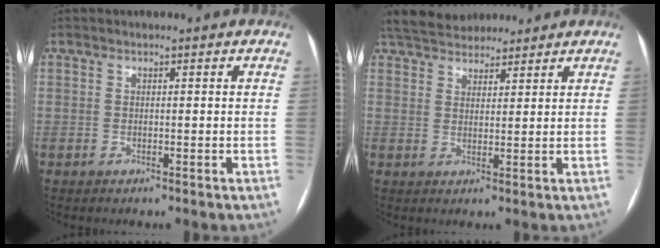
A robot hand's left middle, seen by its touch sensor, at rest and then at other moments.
{"total": 10.0, "force": [8.9, 3.3, 3.2], "torque": [-0.054, 0.038, 0.148]}